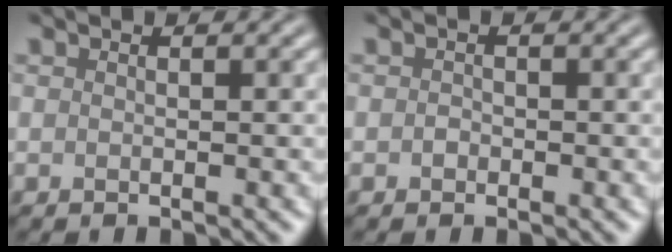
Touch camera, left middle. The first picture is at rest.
{"total": 0.6, "force": [-0.2, 0.5, 0.2], "torque": [-0.002, -0.004, -0.005]}